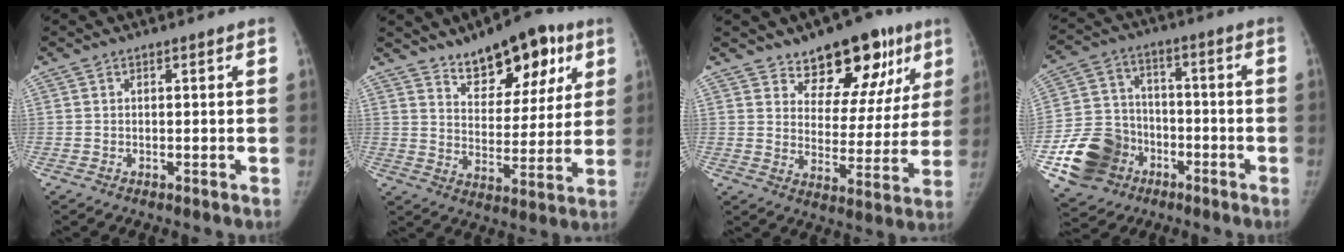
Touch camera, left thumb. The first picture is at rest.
{"total": 15.2, "force": [9.4, 7.6, 9.3], "torque": [-0.083, -0.042, 0.145]}
{"total": 16.5, "force": [10.5, 9.0, 9.0], "torque": [-0.045, -0.050, 0.148]}
{"total": 15.2, "force": [-6.4, 12.5, 5.8], "torque": [-0.091, 0.046, -0.105]}